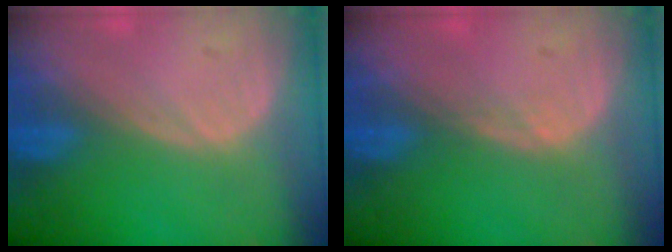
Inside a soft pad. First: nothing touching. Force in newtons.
{"total": 0.8, "press": 0.6, "slide": 0.5}